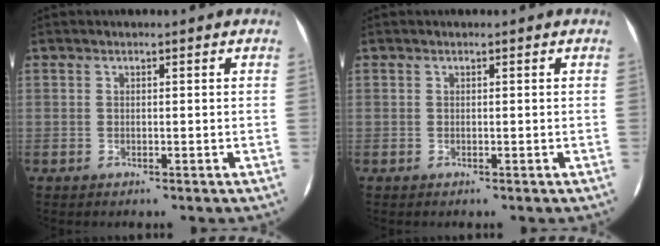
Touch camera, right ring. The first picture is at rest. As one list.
[{"total": 0.0}]